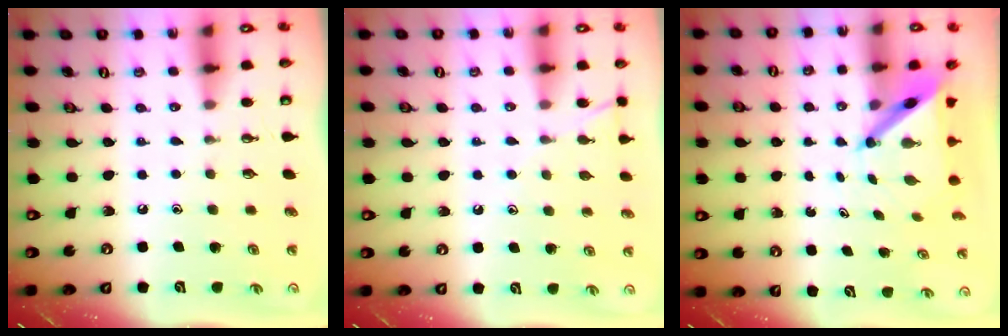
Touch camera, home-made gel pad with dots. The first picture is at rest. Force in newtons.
{"total": 5.4, "press": 5.3, "slide": 0.6}
{"total": 5.1, "press": 5.0, "slide": 0.5}